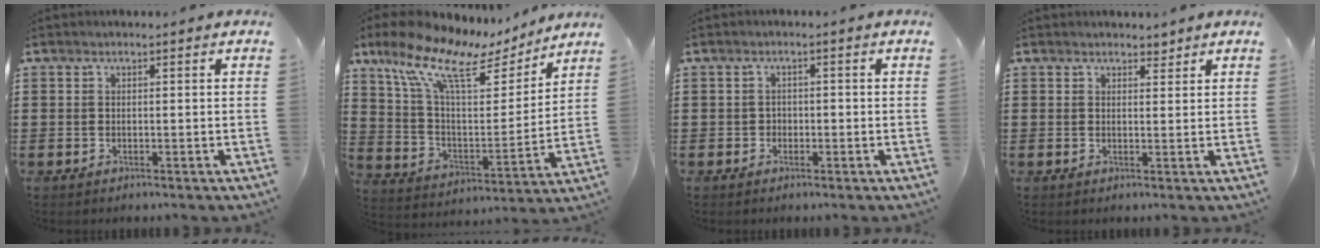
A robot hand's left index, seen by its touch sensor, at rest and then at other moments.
{"total": 13.0, "force": [9.4, 3.7, 8.2], "torque": [-0.201, -0.056, 0.159]}
{"total": 1.1, "force": [-0.2, 1.0, 0.4], "torque": [-0.012, 0.003, -0.006]}
{"total": 2.0, "force": [1.8, 0.9, 0.4], "torque": [-0.003, 0.001, 0.033]}